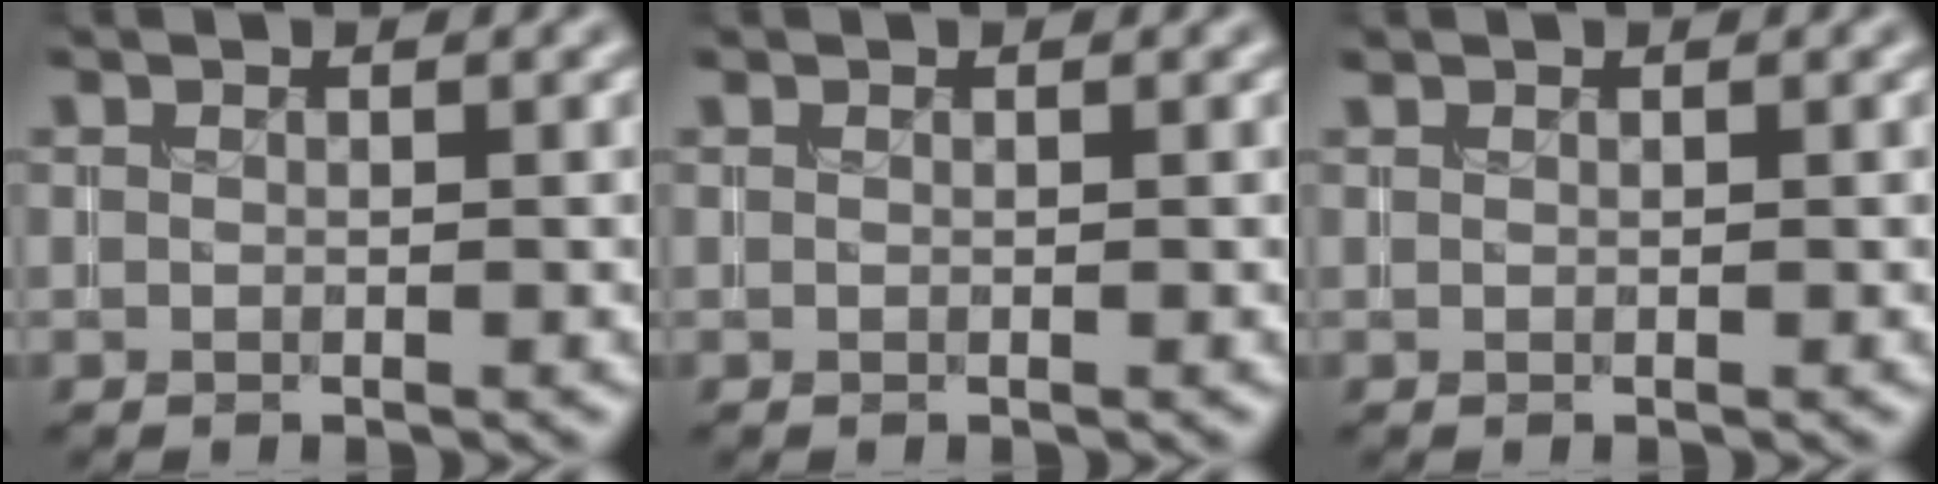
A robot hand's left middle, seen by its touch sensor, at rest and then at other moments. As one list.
[{"total": 0.0}, {"total": 0.0}]